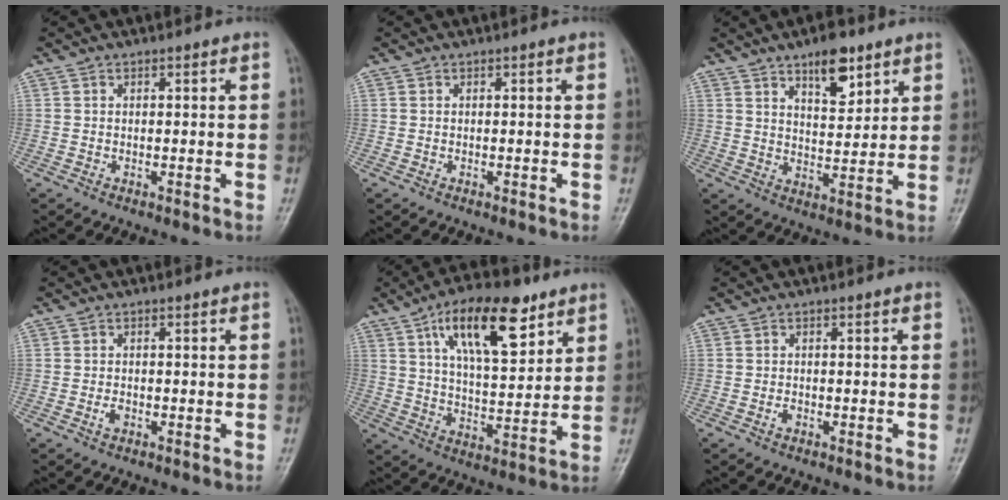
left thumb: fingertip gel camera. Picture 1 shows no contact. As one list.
[{"total": 0.0}, {"total": 7.1, "force": [4.4, 3.0, 4.6], "torque": [-0.047, -0.027, 0.068]}, {"total": 1.5, "force": [-0.5, 0.9, 1.0], "torque": [-0.016, 0.002, -0.010]}, {"total": 16.6, "force": [8.8, 6.8, 12.4], "torque": [-0.171, -0.032, 0.148]}, {"total": 0.9, "force": [-0.4, 0.6, 0.6], "torque": [-0.008, 0.001, -0.008]}]